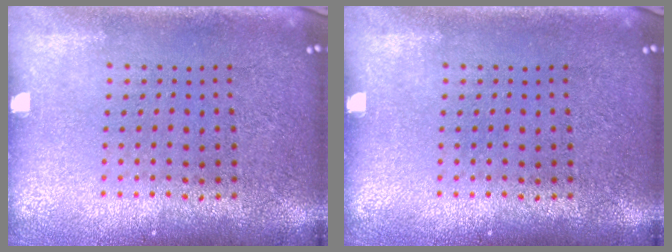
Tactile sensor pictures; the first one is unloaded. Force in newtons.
{"total": 0.0}